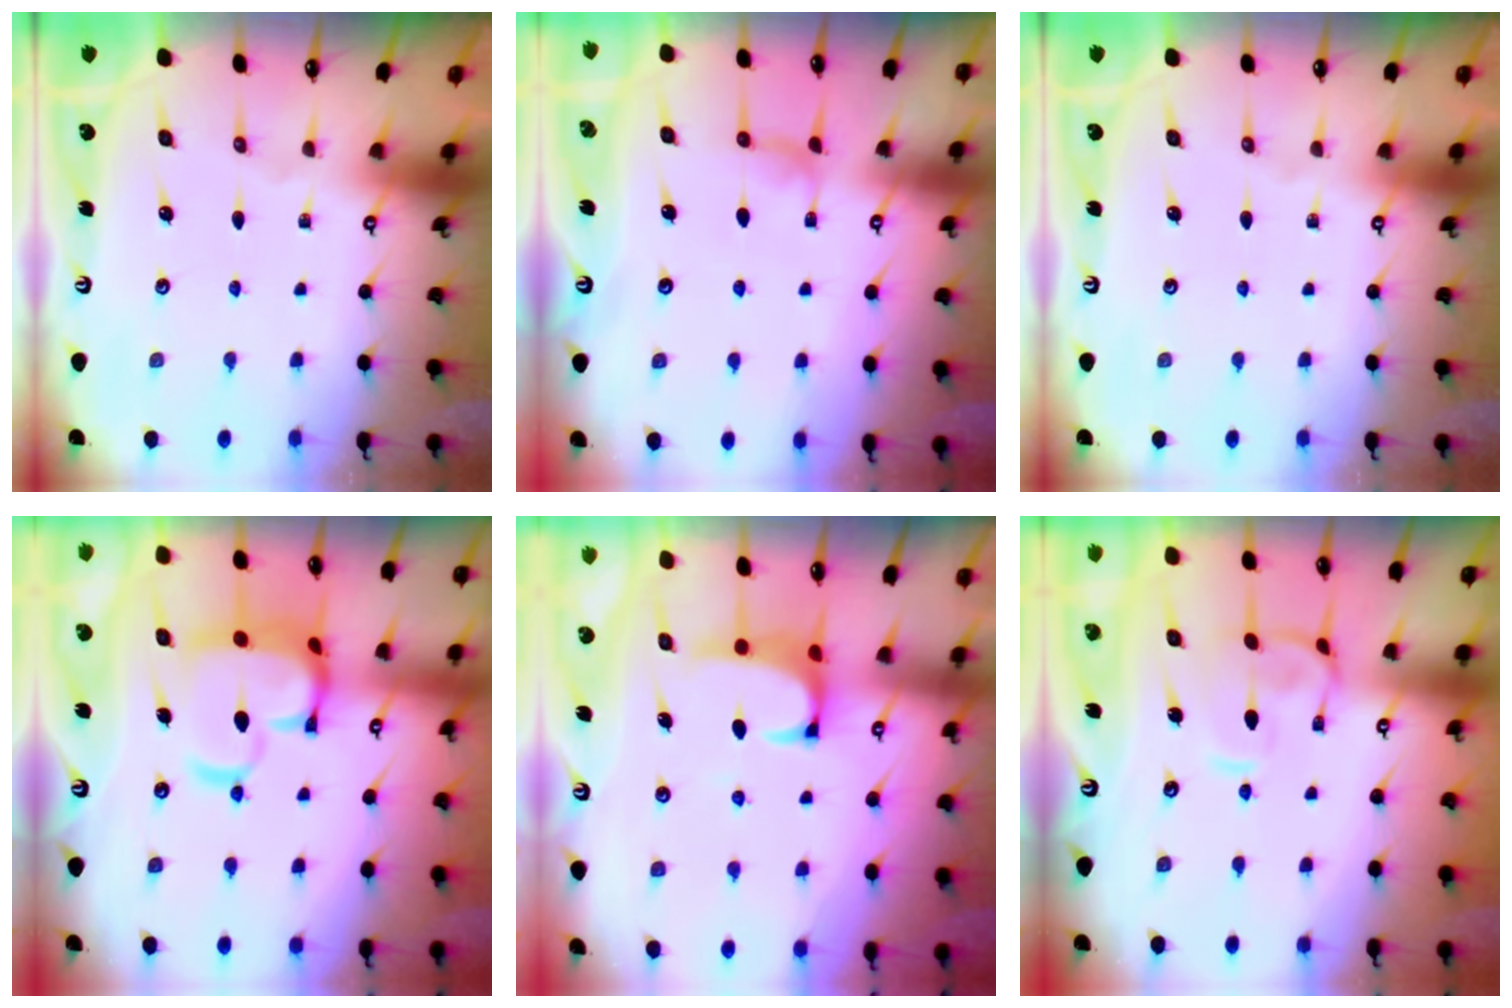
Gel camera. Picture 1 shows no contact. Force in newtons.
{"total": 1.3, "press": 1.1, "slide": 0.7}
{"total": 0.0}
{"total": 12.2, "press": 12.1, "slide": 1.6}
{"total": 1.2, "press": 1.1, "slide": 0.5}
{"total": 3.9, "press": 3.8, "slide": 0.9}